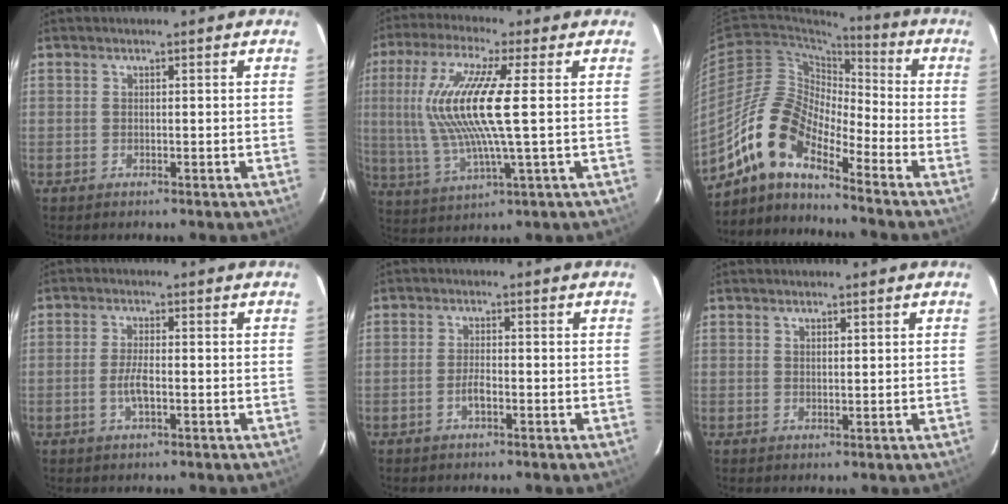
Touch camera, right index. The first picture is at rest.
{"total": 15.2, "force": [1.9, 1.5, 15.0], "torque": [-0.297, -0.001, 0.042]}
{"total": 13.2, "force": [-9.5, 4.4, 7.9], "torque": [-0.142, 0.013, -0.201]}
{"total": 3.6, "force": [-1.1, 1.1, 3.3], "torque": [-0.069, -0.001, -0.021]}
{"total": 2.8, "force": [-1.4, 0.9, 2.3], "torque": [-0.050, 0.003, -0.028]}
{"total": 1.2, "force": [0.9, 0.5, 0.6], "torque": [-0.008, 0.002, 0.015]}